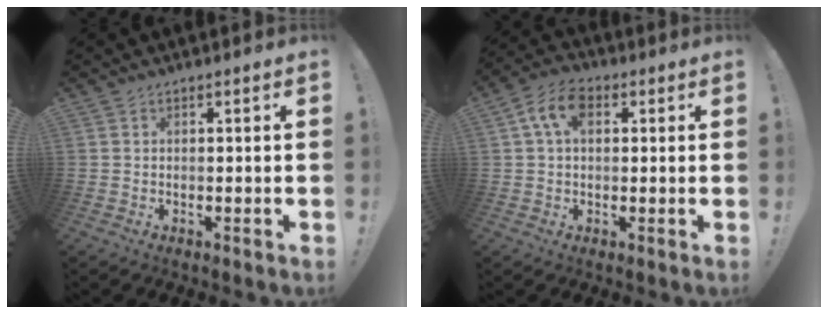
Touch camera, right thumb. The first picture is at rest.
{"total": 8.3, "force": [2.4, 5.3, 5.9], "torque": [-0.111, 0.008, 0.046]}